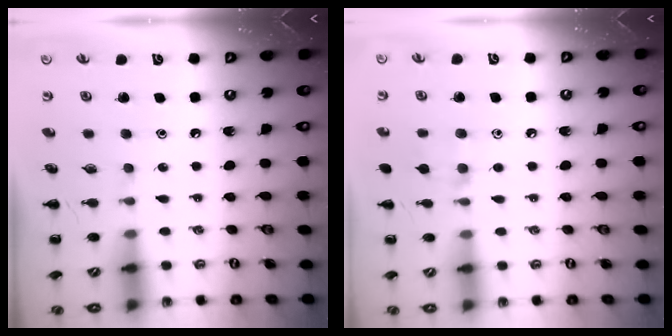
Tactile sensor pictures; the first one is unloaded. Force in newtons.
{"total": 7.4, "press": 7.0, "slide": 2.3}